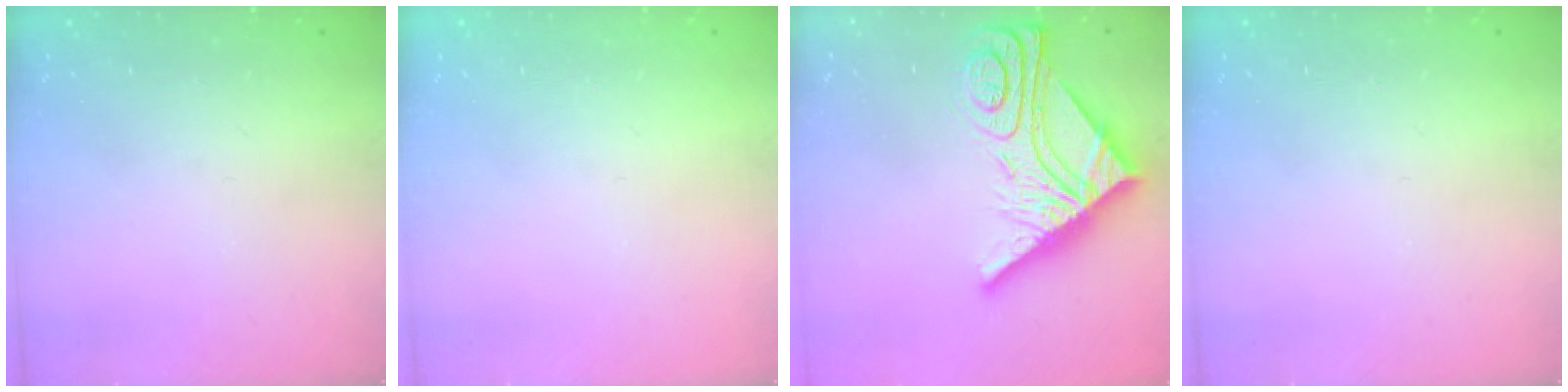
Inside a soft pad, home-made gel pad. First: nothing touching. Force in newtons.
{"total": 0.0}
{"total": 14.7, "press": 14.7, "slide": 1.3}
{"total": 0.0}